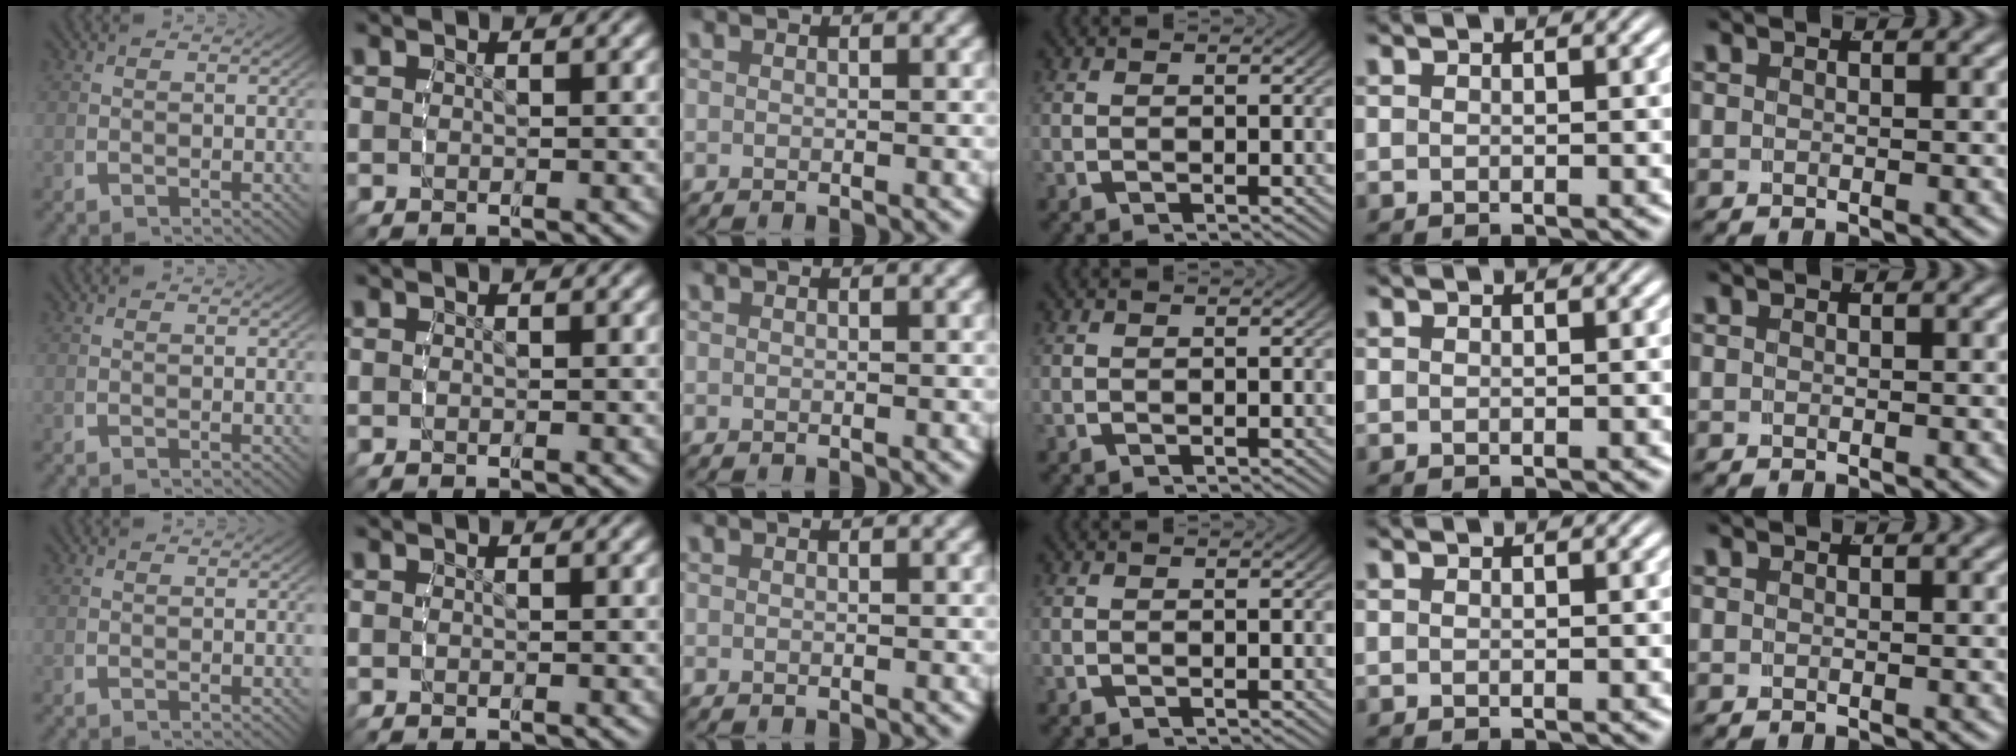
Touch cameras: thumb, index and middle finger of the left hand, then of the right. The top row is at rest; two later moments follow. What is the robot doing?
{"motion": "reach", "object": "paper towel"}